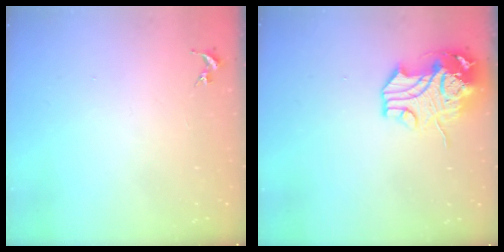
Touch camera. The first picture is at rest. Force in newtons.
{"total": 12.6, "press": 12.5, "slide": 2.1}